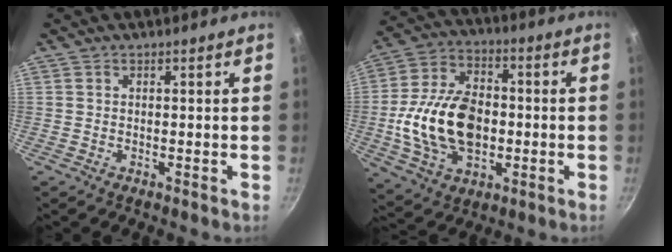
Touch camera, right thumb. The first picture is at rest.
{"total": 19.0, "force": [-1.9, 12.5, 14.2], "torque": [-0.238, 0.023, -0.032]}